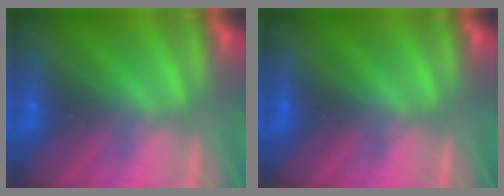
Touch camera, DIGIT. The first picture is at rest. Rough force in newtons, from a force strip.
{"total": 0.0}